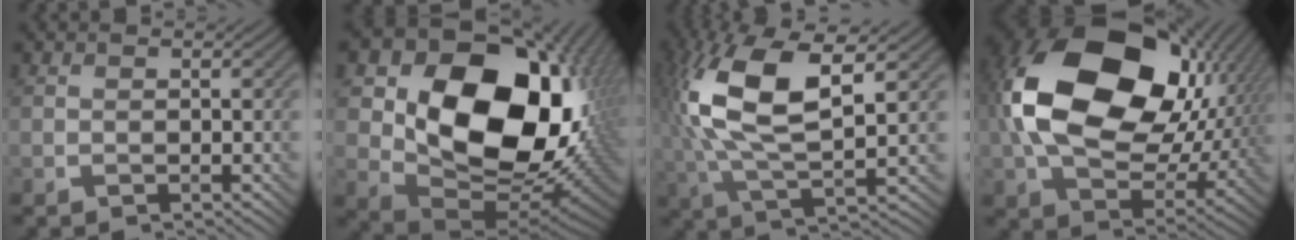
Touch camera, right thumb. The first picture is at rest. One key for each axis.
{"total": 20.6, "fx": 3.7, "fy": 14.9, "fz": 13.8, "tx": -0.244, "ty": -0.048, "tz": 0.105}
{"total": 14.3, "fx": 3.3, "fy": 5.6, "fz": 12.7, "tx": -0.289, "ty": 0.017, "tz": 0.063}
{"total": 22.0, "fx": 4.8, "fy": 15.4, "fz": 14.9, "tx": -0.349, "ty": -0.015, "tz": 0.107}